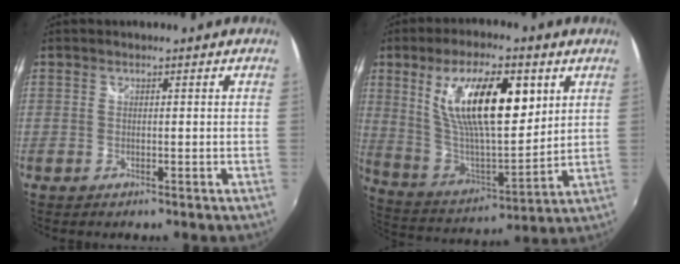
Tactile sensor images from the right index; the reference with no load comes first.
{"total": 20.6, "force": [7.7, 7.6, 17.5], "torque": [-0.312, 0.001, 0.145]}